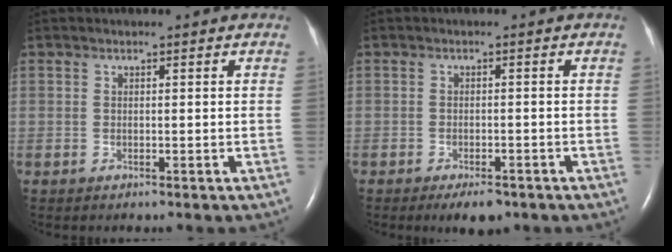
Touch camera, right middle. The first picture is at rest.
{"total": 3.8, "force": [-2.7, 1.3, 2.3], "torque": [-0.033, -0.003, -0.035]}